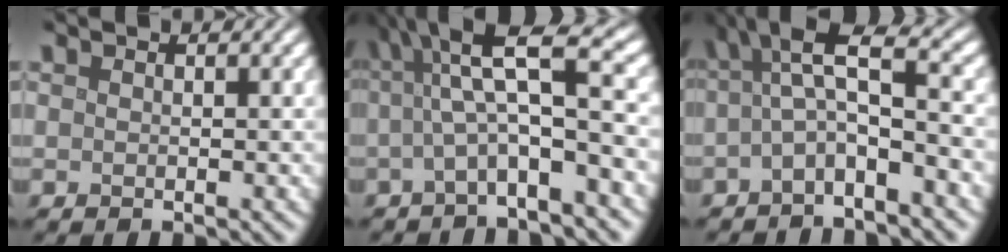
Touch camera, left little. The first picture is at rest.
{"total": 6.8, "force": [0.3, 1.4, 6.7], "torque": [-0.103, 0.020, -0.007]}
{"total": 5.2, "force": [-0.7, 1.5, 5.0], "torque": [-0.082, 0.015, -0.026]}